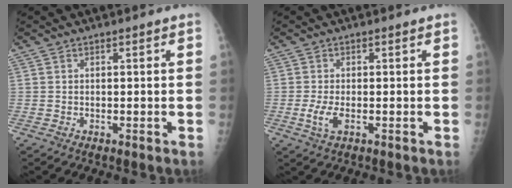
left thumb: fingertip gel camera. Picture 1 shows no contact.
{"total": 3.4, "force": [-0.7, 1.3, 3.0], "torque": [-0.073, -0.007, -0.015]}